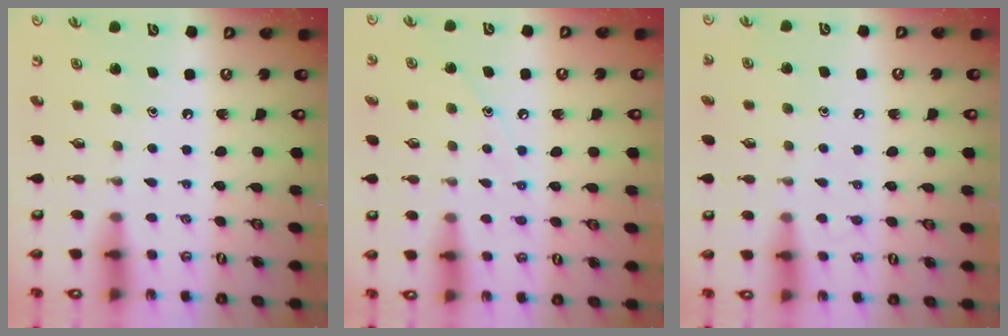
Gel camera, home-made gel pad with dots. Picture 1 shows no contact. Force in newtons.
{"total": 5.9, "press": 5.9, "slide": 0.5}
{"total": 4.3, "press": 4.3, "slide": 0.4}